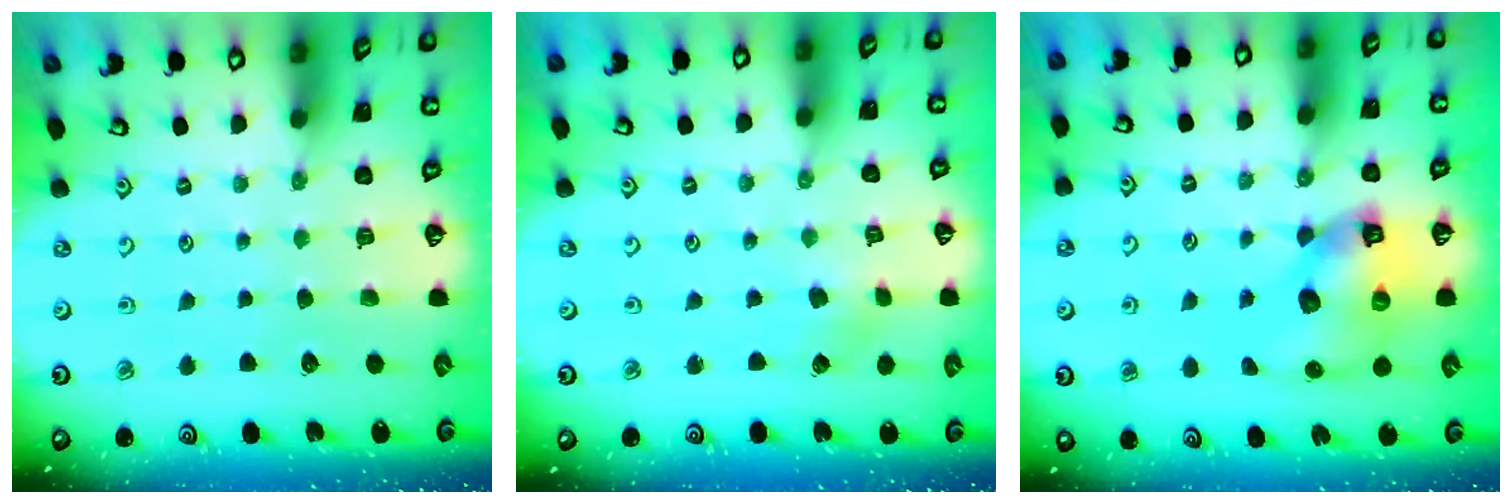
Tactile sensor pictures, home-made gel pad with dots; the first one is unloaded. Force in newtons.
{"total": 2.0, "press": 2.0, "slide": 0.3}
{"total": 11.8, "press": 11.7, "slide": 1.5}